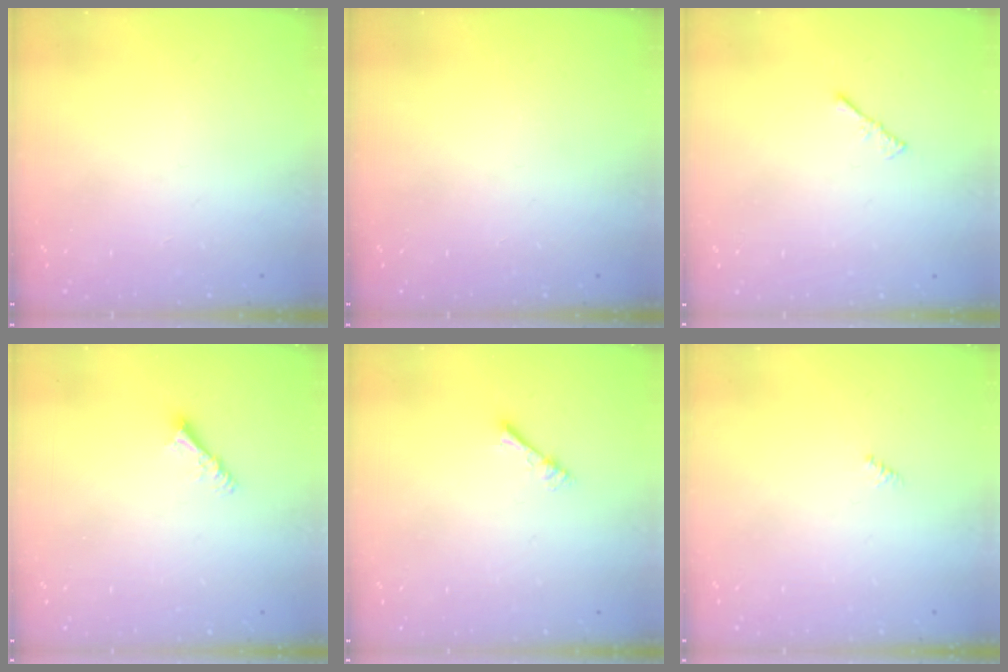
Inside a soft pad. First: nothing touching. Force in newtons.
{"total": 0.0}
{"total": 1.5, "press": 1.4, "slide": 0.4}
{"total": 4.2, "press": 4.1, "slide": 0.5}
{"total": 2.4, "press": 2.4, "slide": 0.2}
{"total": 0.0}